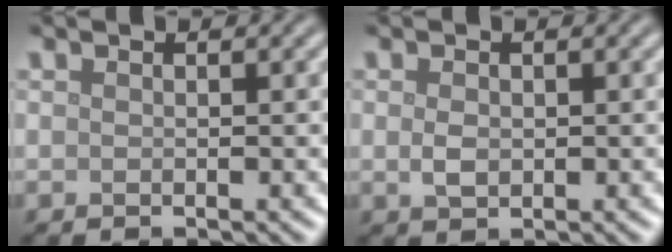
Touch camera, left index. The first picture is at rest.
{"total": 1.5, "force": [0.0, 1.1, 1.1], "torque": [-0.025, -0.001, 0.003]}